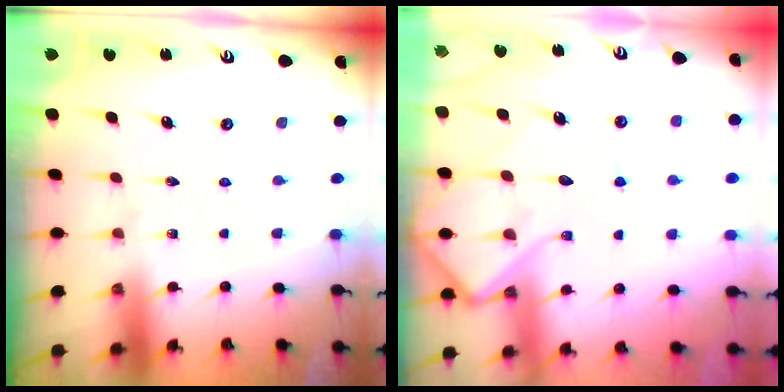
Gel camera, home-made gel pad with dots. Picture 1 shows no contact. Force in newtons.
{"total": 11.4, "press": 11.3, "slide": 1.0}